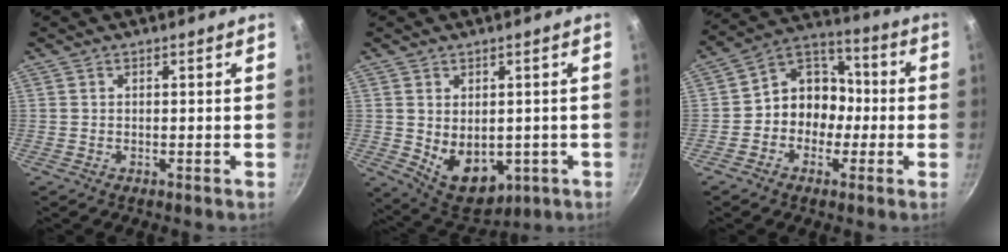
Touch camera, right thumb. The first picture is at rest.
{"total": 10.9, "force": [-1.3, 7.5, 7.8], "torque": [-0.092, -0.015, 0.008]}
{"total": 10.8, "force": [-1.9, 9.3, 5.2], "torque": [-0.028, 0.049, -0.049]}